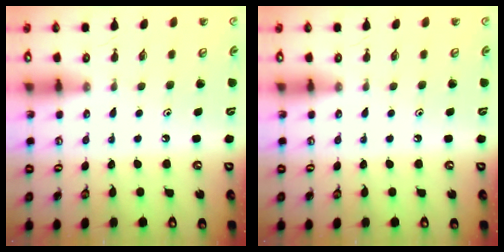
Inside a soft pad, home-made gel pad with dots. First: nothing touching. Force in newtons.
{"total": 0.0}